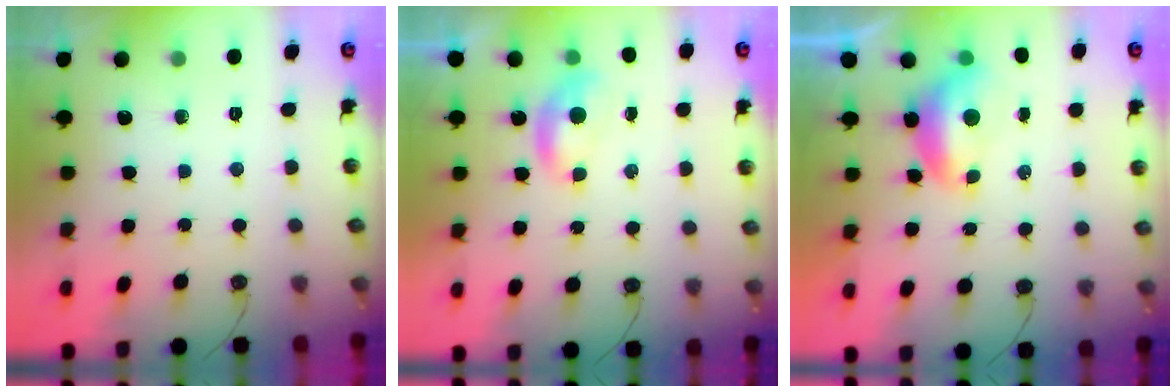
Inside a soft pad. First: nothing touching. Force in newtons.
{"total": 0.5, "press": 0.4, "slide": 0.4}
{"total": 1.0, "press": 0.8, "slide": 0.6}